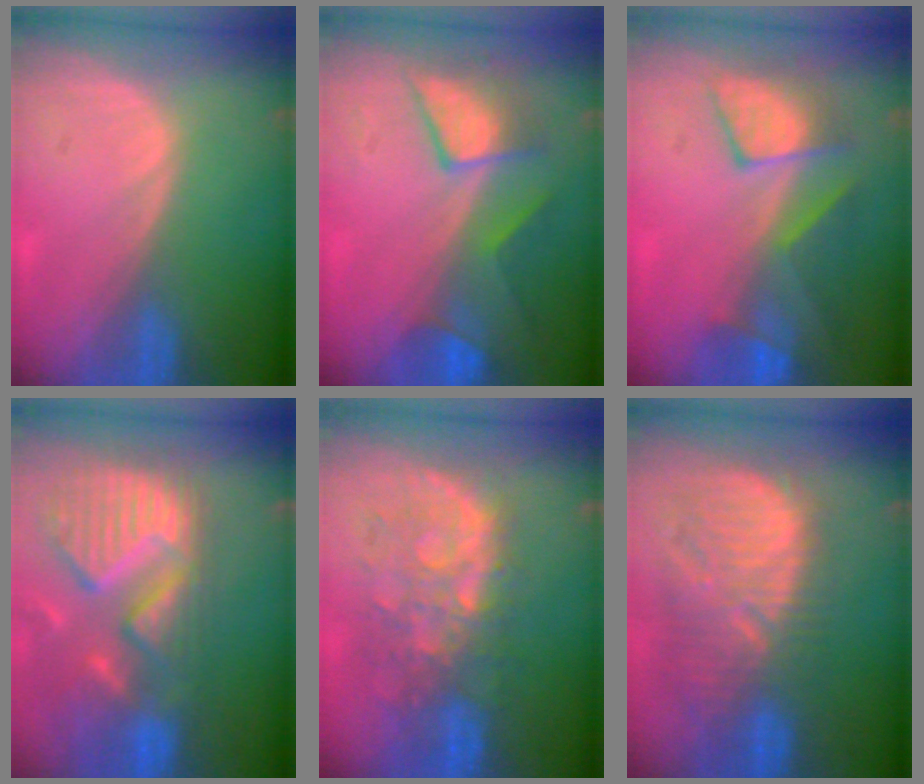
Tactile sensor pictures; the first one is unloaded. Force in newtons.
{"total": 7.5, "press": 7.2, "slide": 2.0}
{"total": 8.2, "press": 7.9, "slide": 2.4}
{"total": 13.9, "press": 11.8, "slide": 7.3}
{"total": 9.5, "press": 8.8, "slide": 3.6}
{"total": 12.1, "press": 11.2, "slide": 4.6}